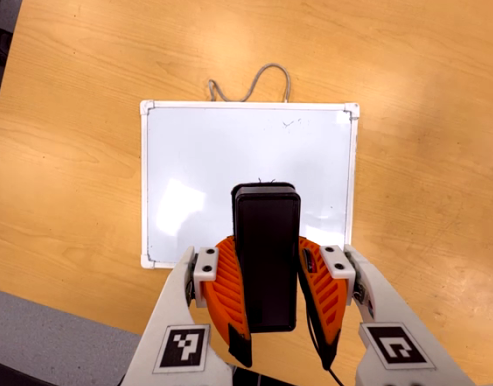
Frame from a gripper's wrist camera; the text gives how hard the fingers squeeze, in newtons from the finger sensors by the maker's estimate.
{"total": 8.5, "left": 7.0, "right": 10.0}